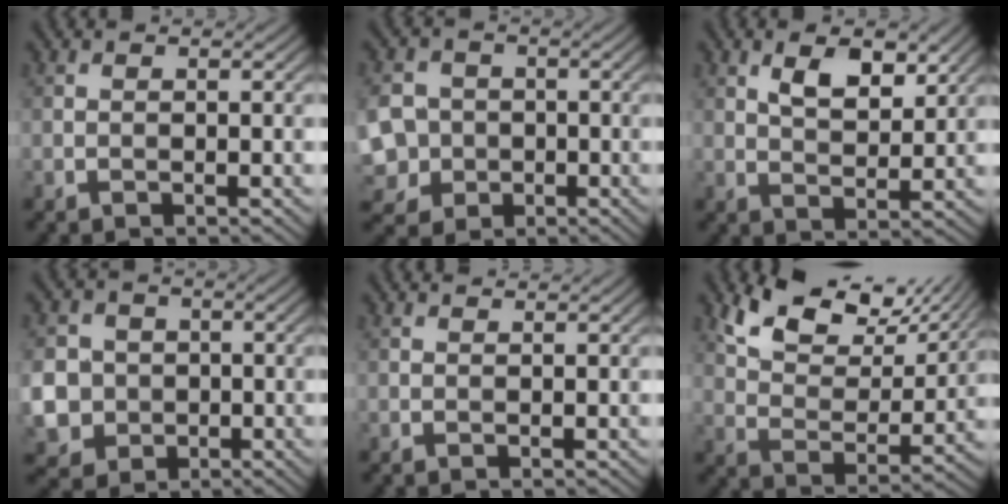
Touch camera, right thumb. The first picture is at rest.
{"total": 8.8, "force": [-1.5, 8.1, 3.1], "torque": [-0.109, -0.014, -0.054]}
{"total": 5.2, "force": [2.8, 2.4, 3.7], "torque": [-0.070, -0.005, 0.052]}
{"total": 9.7, "force": [-1.1, 9.2, 2.9], "torque": [-0.129, -0.019, -0.041]}
{"total": 0.9, "force": [0.9, -0.1, 0.2], "torque": [-0.012, -0.001, 0.017]}
{"total": 12.5, "force": [8.8, 5.2, 7.2], "torque": [-0.147, -0.001, 0.146]}